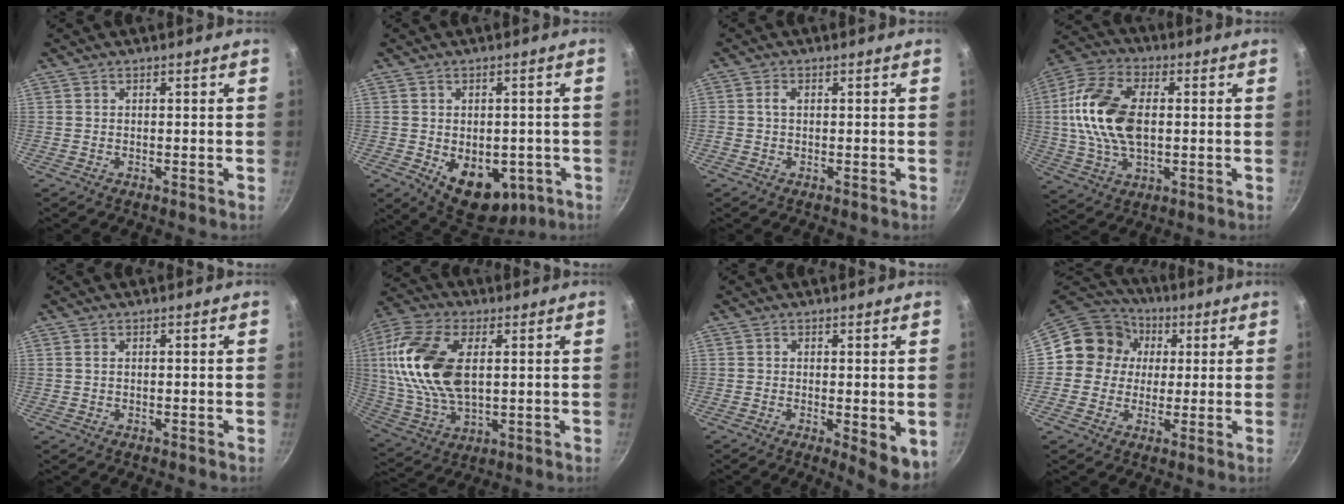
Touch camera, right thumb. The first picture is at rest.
{"total": 12.8, "force": [-3.7, 8.3, 9.0], "torque": [-0.082, -0.008, -0.031]}
{"total": 1.6, "force": [0.1, 1.1, 1.1], "torque": [-0.019, 0.005, 0.001]}
{"total": 16.4, "force": [1.0, 9.8, 13.2], "torque": [-0.246, 0.016, 0.008]}
{"total": 0.6, "force": [0.1, 0.4, 0.4], "torque": [-0.009, 0.000, 0.002]}
{"total": 19.4, "force": [3.7, 10.9, 15.7], "torque": [-0.305, -0.001, 0.069]}
{"total": 6.1, "force": [-0.8, 2.2, 5.6], "torque": [-0.064, -0.009, -0.007]}
{"total": 12.2, "force": [2.2, 11.2, 4.2], "torque": [-0.043, 0.022, 0.017]}